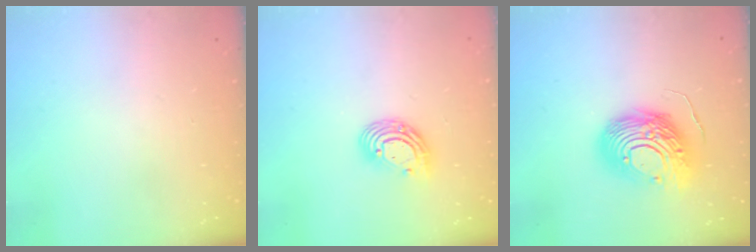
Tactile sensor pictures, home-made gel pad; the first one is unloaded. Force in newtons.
{"total": 9.5, "press": 9.4, "slide": 1.7}
{"total": 16.1, "press": 16.1, "slide": 1.4}